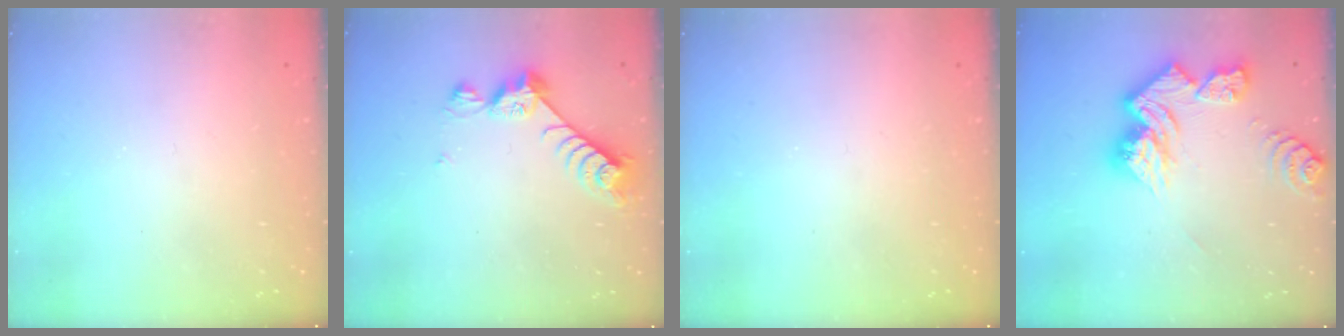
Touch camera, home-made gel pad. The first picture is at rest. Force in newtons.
{"total": 8.1, "press": 8.0, "slide": 0.7}
{"total": 0.0}
{"total": 14.5, "press": 14.4, "slide": 1.5}